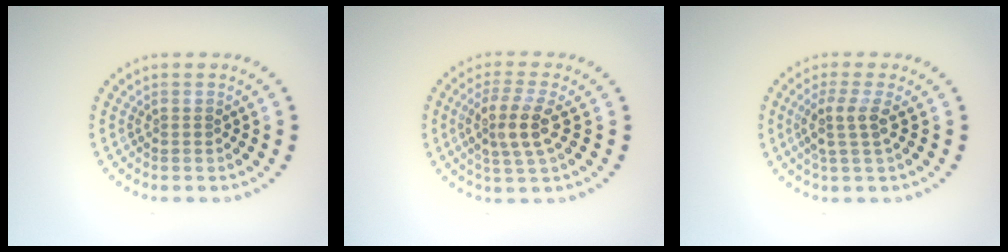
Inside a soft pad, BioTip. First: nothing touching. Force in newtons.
{"total": 3.6, "press": 3.2, "slide": 1.5}
{"total": 2.5, "press": 2.0, "slide": 1.6}